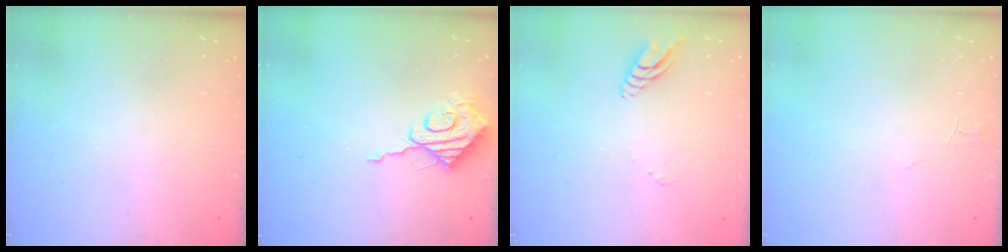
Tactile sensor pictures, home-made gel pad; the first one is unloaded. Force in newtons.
{"total": 9.4, "press": 9.4, "slide": 0.7}
{"total": 7.6, "press": 7.5, "slide": 0.8}
{"total": 3.5, "press": 3.5, "slide": 0.2}